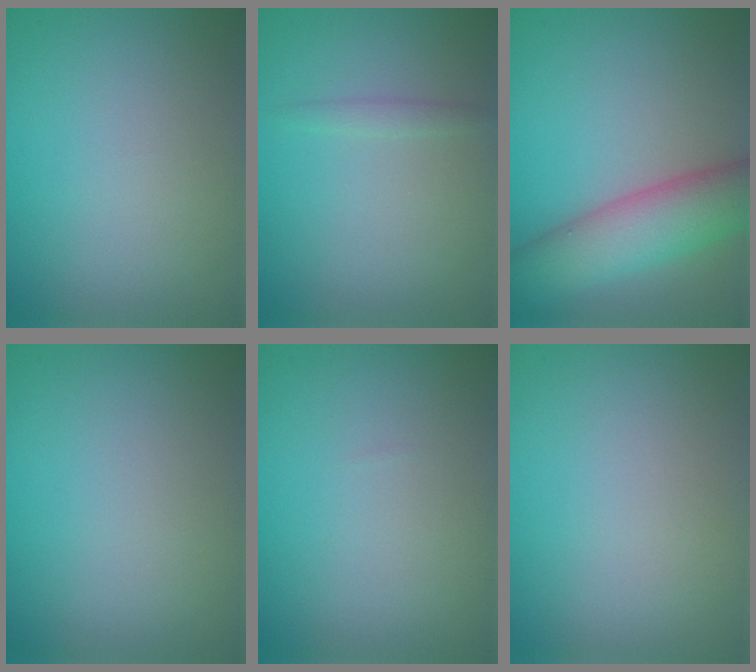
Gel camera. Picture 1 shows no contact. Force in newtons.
{"total": 0.8, "press": 0.8, "slide": 0.0}
{"total": 7.2, "press": 7.2, "slide": 0.3}
{"total": 0.0}
{"total": 0.0}
{"total": 0.0}